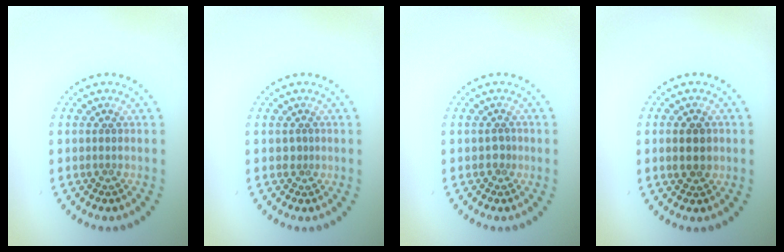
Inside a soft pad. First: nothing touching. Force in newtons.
{"total": 0.7, "press": 0.4, "slide": 0.6}
{"total": 0.9, "press": 0.6, "slide": 0.7}
{"total": 2.3, "press": 2.3, "slide": 0.2}